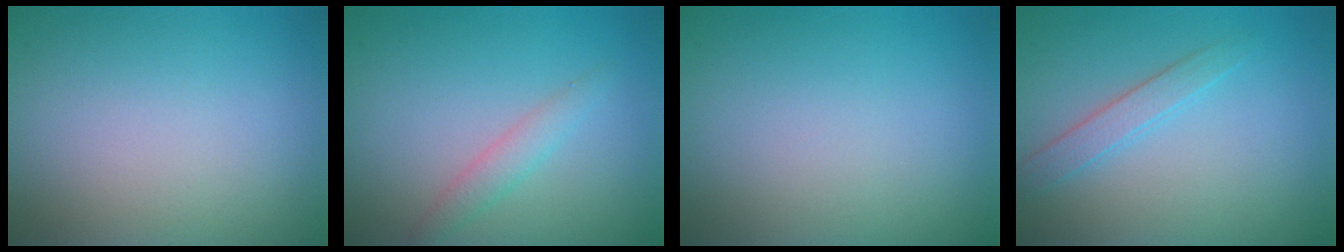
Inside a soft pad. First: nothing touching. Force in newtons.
{"total": 1.6, "press": 1.6, "slide": 0.2}
{"total": 0.0}
{"total": 1.7, "press": 1.7, "slide": 0.1}